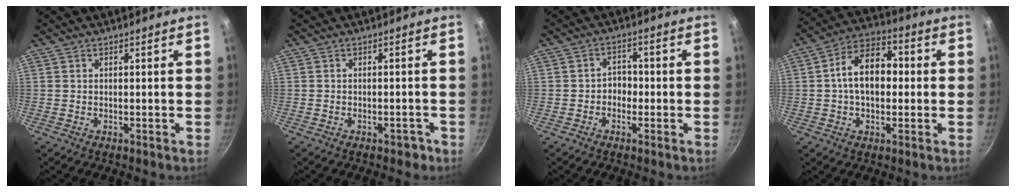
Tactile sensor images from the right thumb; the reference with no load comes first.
{"total": 1.7, "force": [-1.2, 0.9, 0.9], "torque": [-0.008, 0.010, -0.014]}
{"total": 3.3, "force": [-0.9, 2.7, 1.7], "torque": [-0.002, 0.016, -0.025]}
{"total": 12.4, "force": [0.7, 7.9, 9.6], "torque": [-0.143, 0.029, 0.001]}